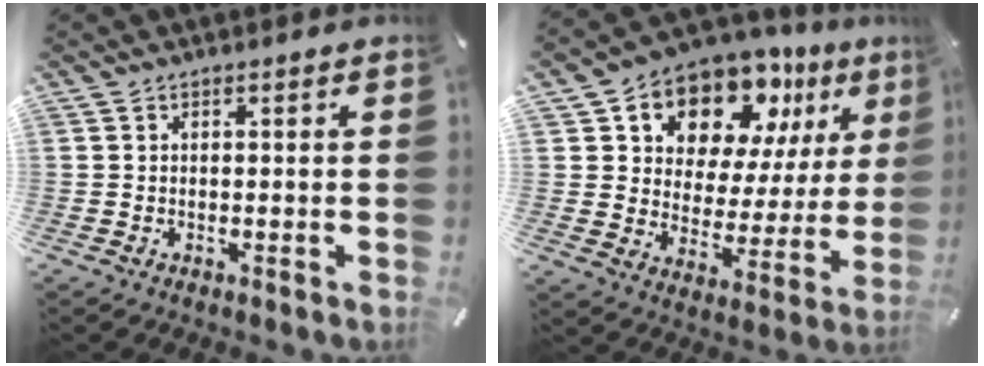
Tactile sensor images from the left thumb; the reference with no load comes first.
{"total": 12.4, "force": [9.8, 7.2, 2.5], "torque": [-0.049, -0.096, 0.178]}